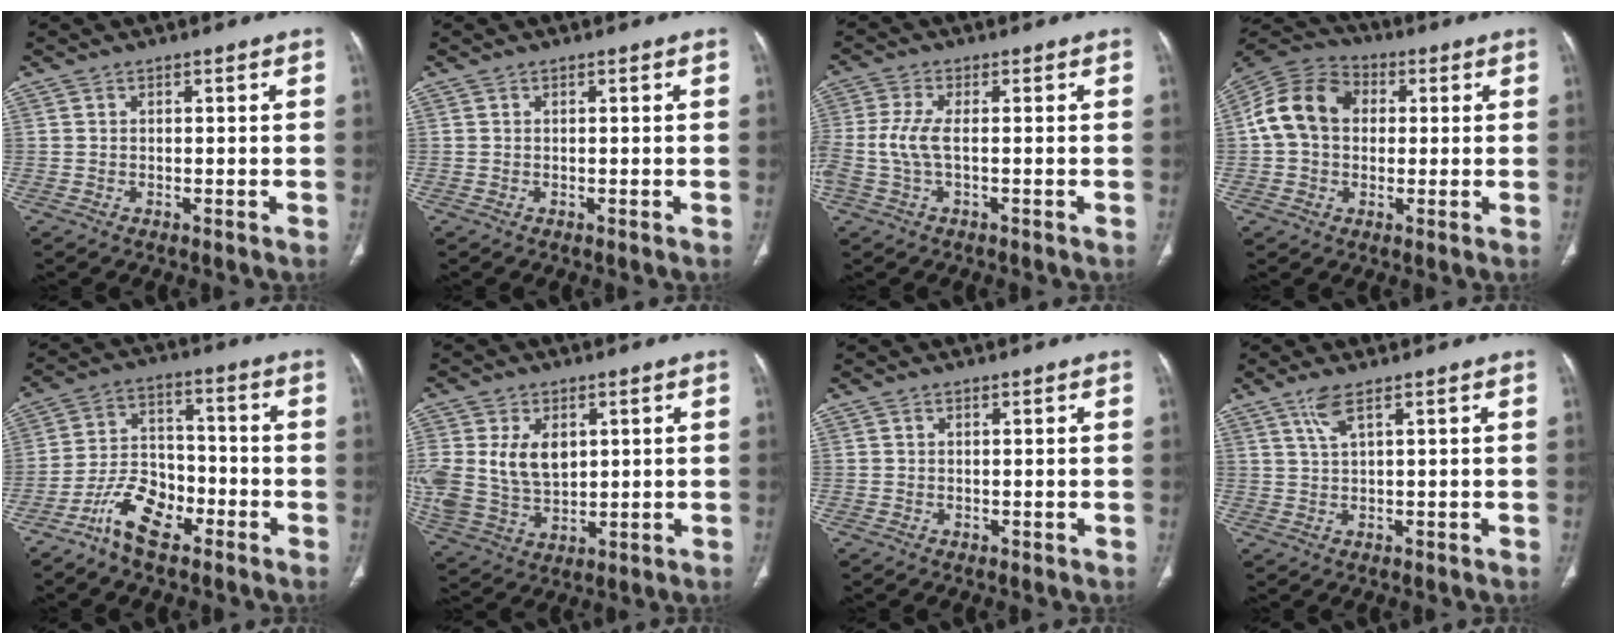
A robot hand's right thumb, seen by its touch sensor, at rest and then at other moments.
{"total": 0.0}
{"total": 5.3, "force": [-0.5, 1.9, 4.9], "torque": [-0.145, 0.004, -0.016]}
{"total": 13.1, "force": [1.5, 10.2, 8.0], "torque": [-0.137, 0.030, 0.017]}
{"total": 10.3, "force": [-6.4, 5.4, 6.0], "torque": [-0.103, 0.044, -0.126]}
{"total": 15.5, "force": [3.2, 10.9, 10.6], "torque": [-0.223, -0.010, 0.078]}
{"total": 0.0}
{"total": 3.2, "force": [1.8, 0.4, 2.6], "torque": [-0.067, 0.000, 0.045]}